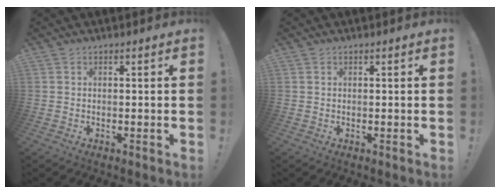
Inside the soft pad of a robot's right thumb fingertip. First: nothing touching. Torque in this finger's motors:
{"motor_torque": [0.09, 0.04, 0.11, -0.05, -0.02]}